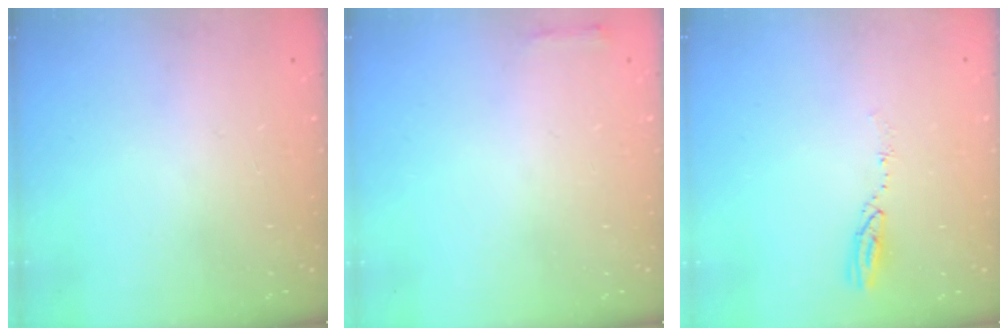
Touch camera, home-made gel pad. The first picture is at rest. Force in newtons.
{"total": 2.3, "press": 2.3, "slide": 0.5}
{"total": 4.0, "press": 4.0, "slide": 0.4}